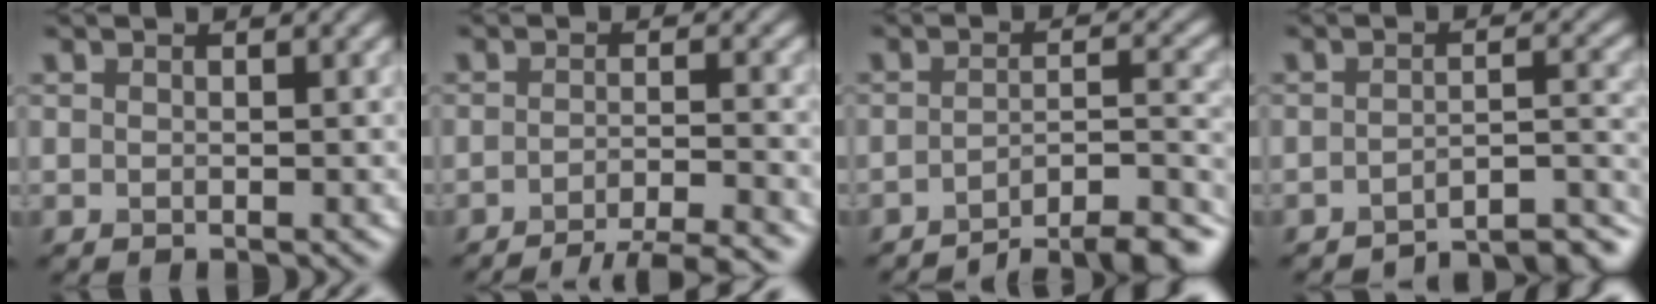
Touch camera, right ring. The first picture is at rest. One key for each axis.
{"total": 5.4, "fx": -4.2, "fy": 1.0, "fz": 3.2, "tx": -0.043, "ty": -0.004, "tz": -0.060}
{"total": 7.2, "fx": -5.9, "fy": 1.5, "fz": 3.8, "tx": -0.042, "ty": 0.009, "tz": -0.086}
{"total": 6.7, "fx": -6.0, "fy": 1.2, "fz": 2.7, "tx": -0.021, "ty": 0.007, "tz": -0.082}